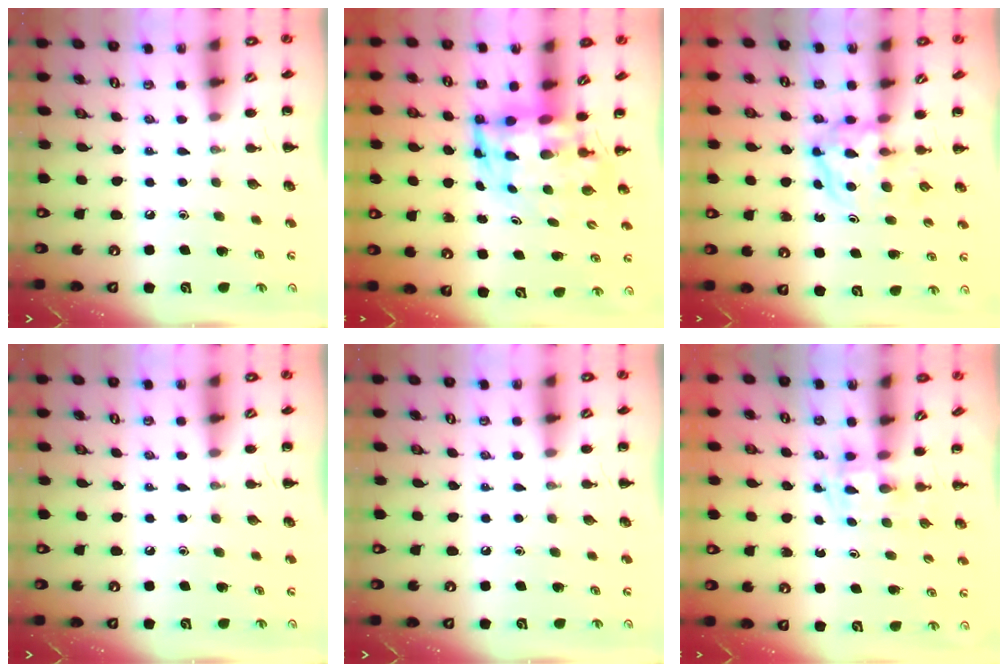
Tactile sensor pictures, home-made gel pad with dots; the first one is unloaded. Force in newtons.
{"total": 5.8, "press": 5.6, "slide": 1.7}
{"total": 3.8, "press": 3.8, "slide": 0.5}
{"total": 0.0}
{"total": 0.0}
{"total": 2.5, "press": 2.1, "slide": 1.2}